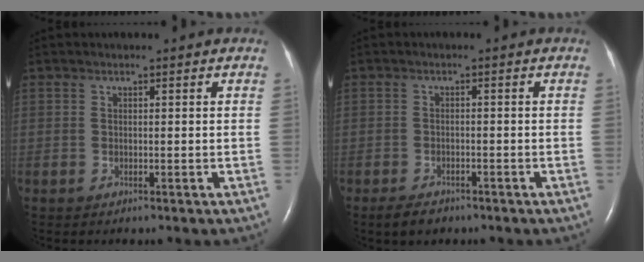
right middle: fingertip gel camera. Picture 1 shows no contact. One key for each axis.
{"total": 2.7, "fx": -2.1, "fy": 1.4, "fz": 1.2, "tx": -0.029, "ty": -0.002, "tz": -0.028}